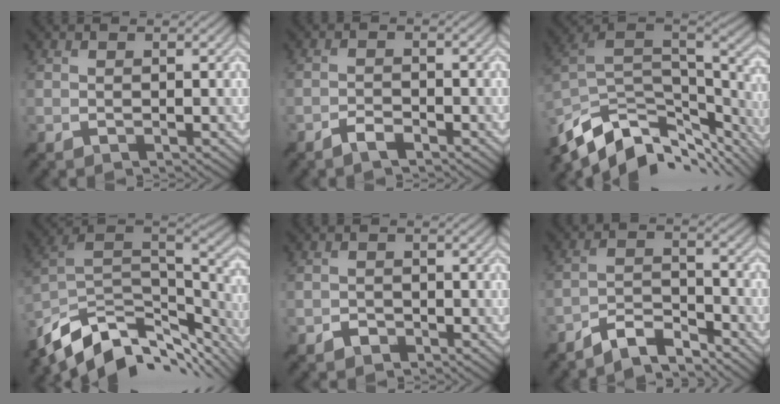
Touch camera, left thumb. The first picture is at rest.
{"total": 2.1, "force": [-1.7, 0.5, 1.1], "torque": [-0.025, 0.002, -0.037]}
{"total": 13.3, "force": [-7.7, 6.6, 8.6], "torque": [-0.217, -0.025, -0.120]}
{"total": 13.1, "force": [-8.1, 6.3, 8.1], "torque": [-0.205, -0.016, -0.133]}
{"total": 1.5, "force": [-1.1, 0.9, 0.3], "torque": [-0.003, 0.002, -0.023]}
{"total": 5.7, "force": [-5.0, 1.2, 2.4], "torque": [-0.048, 0.002, -0.103]}